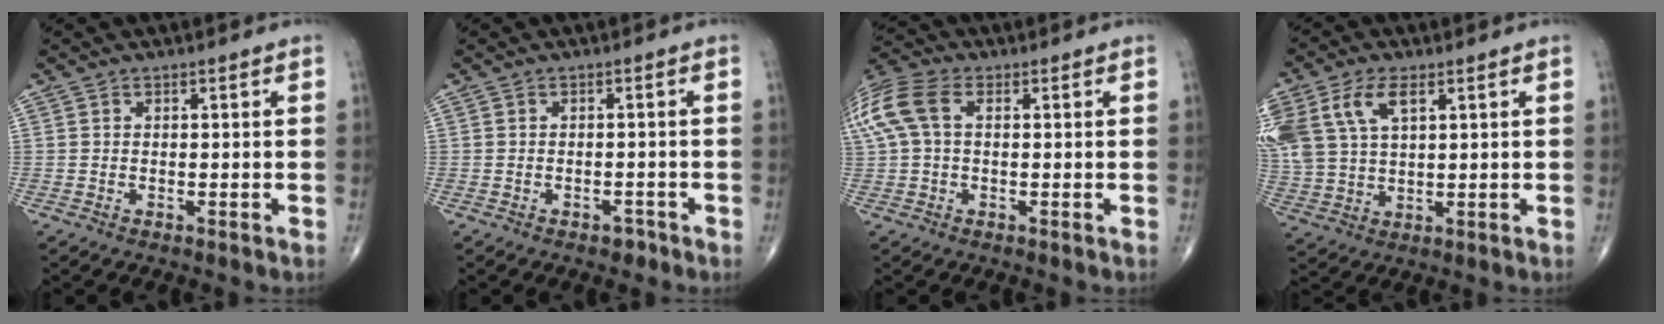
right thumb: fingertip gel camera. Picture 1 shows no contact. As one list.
[{"total": 1.5, "force": [-1.1, 0.9, 0.5], "torque": [0.001, 0.005, -0.016]}, {"total": 11.5, "force": [2.4, 7.1, 8.8], "torque": [-0.224, 0.031, 0.044]}, {"total": 13.9, "force": [5.7, 7.9, 9.9], "torque": [-0.235, 0.002, 0.117]}]